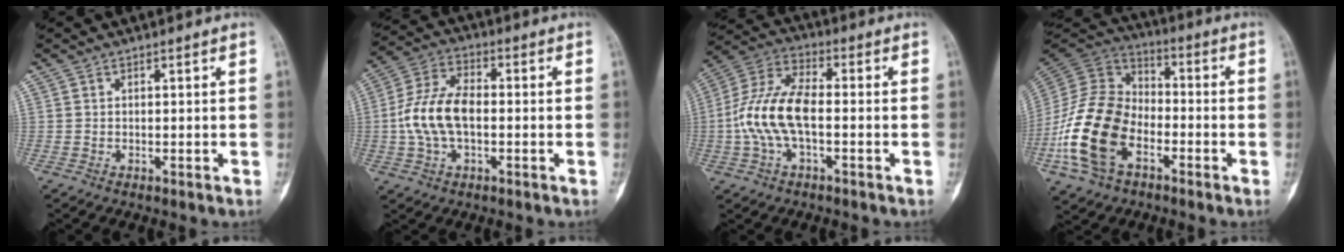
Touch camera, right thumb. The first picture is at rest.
{"total": 11.2, "force": [-1.0, 6.3, 9.1], "torque": [-0.187, 0.028, -0.023]}
{"total": 12.5, "force": [-1.8, 5.9, 10.9], "torque": [-0.236, 0.036, -0.038]}
{"total": 18.8, "force": [-6.8, 12.2, 12.6], "torque": [-0.243, 0.046, -0.134]}